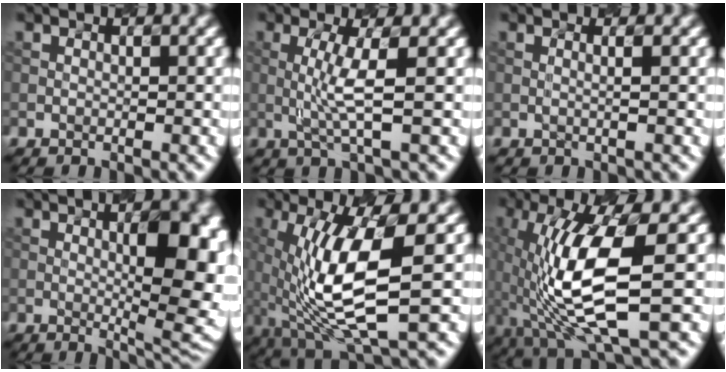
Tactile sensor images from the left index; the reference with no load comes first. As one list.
[{"total": 3.1, "force": [-0.1, 0.1, 3.1], "torque": [-0.072, 0.002, 0.012]}, {"total": 1.4, "force": [0.2, 0.4, 1.3], "torque": [-0.015, 0.008, -0.009]}, {"total": 10.5, "force": [0.4, 3.0, 10.1], "torque": [-0.098, 0.013, 0.017]}, {"total": 8.9, "force": [-0.4, 2.5, 8.5], "torque": [-0.177, -0.005, 0.006]}, {"total": 9.8, "force": [-1.7, 2.6, 9.3], "torque": [-0.190, 0.004, -0.021]}]